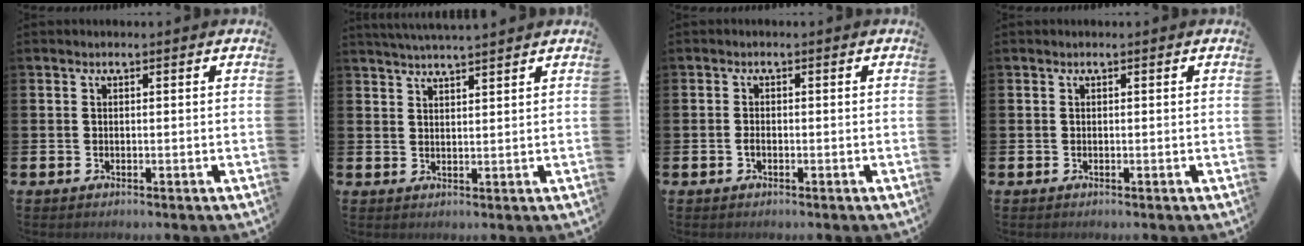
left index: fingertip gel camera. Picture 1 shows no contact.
{"total": 3.2, "force": [3.2, -0.4, 0.4], "torque": [-0.014, -0.011, 0.059]}
{"total": 1.0, "force": [-0.4, 0.6, 0.7], "torque": [-0.014, 0.001, -0.009]}
{"total": 0.0}